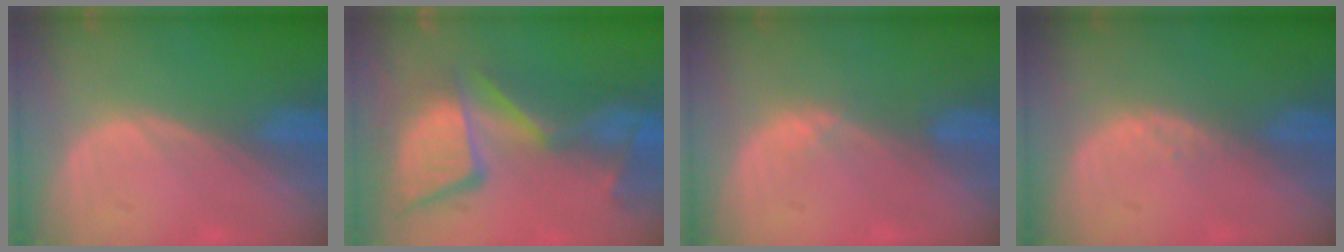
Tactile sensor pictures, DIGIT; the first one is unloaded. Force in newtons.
{"total": 13.6, "press": 11.2, "slide": 7.8}
{"total": 1.3, "press": 1.1, "slide": 0.8}
{"total": 1.1, "press": 0.8, "slide": 0.7}